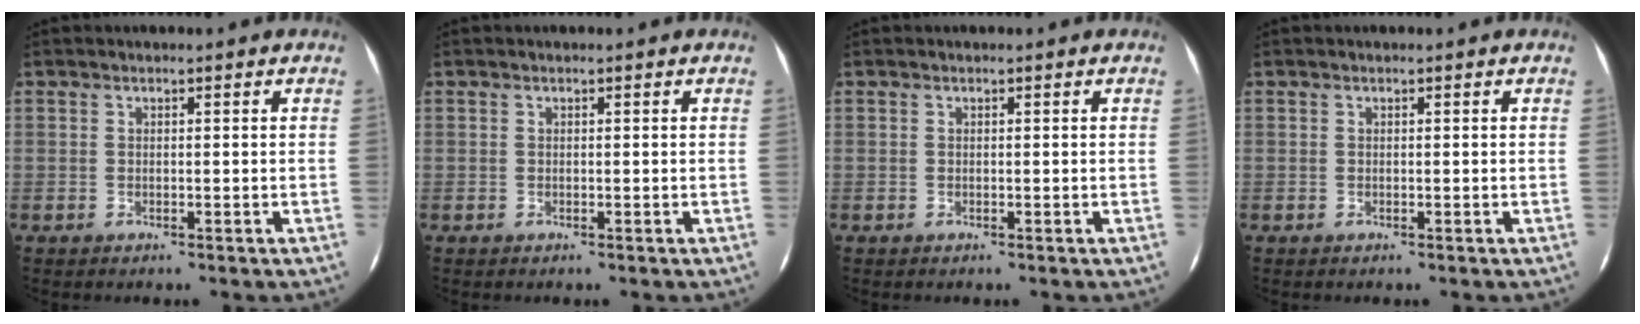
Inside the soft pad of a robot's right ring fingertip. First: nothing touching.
{"total": 0.0}
{"total": 0.0}
{"total": 0.0}